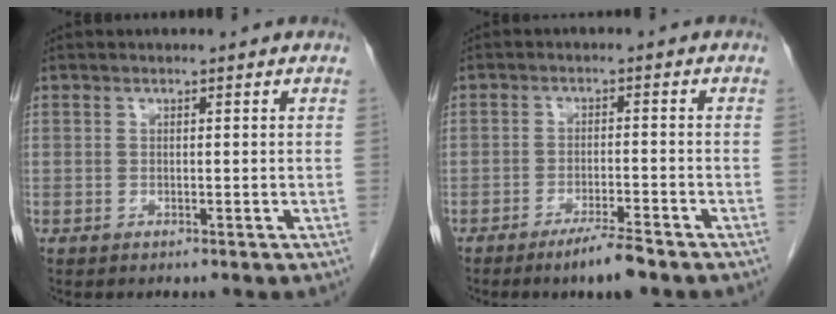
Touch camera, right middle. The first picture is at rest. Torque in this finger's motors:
{"motor_torque": [0.86, -0.63, 0.15, 0.07]}